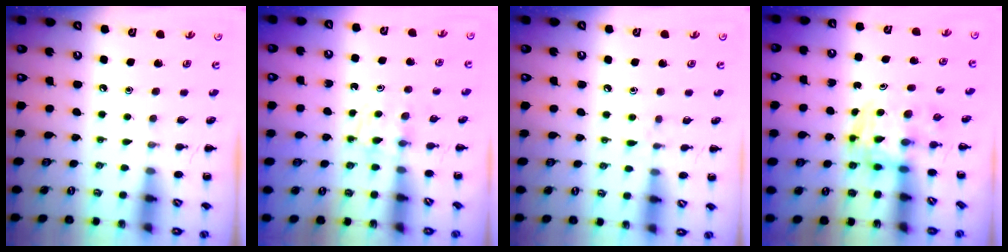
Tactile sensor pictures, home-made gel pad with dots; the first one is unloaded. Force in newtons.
{"total": 3.2, "press": 2.8, "slide": 1.4}
{"total": 4.6, "press": 4.3, "slide": 1.8}
{"total": 3.6, "press": 3.5, "slide": 0.6}